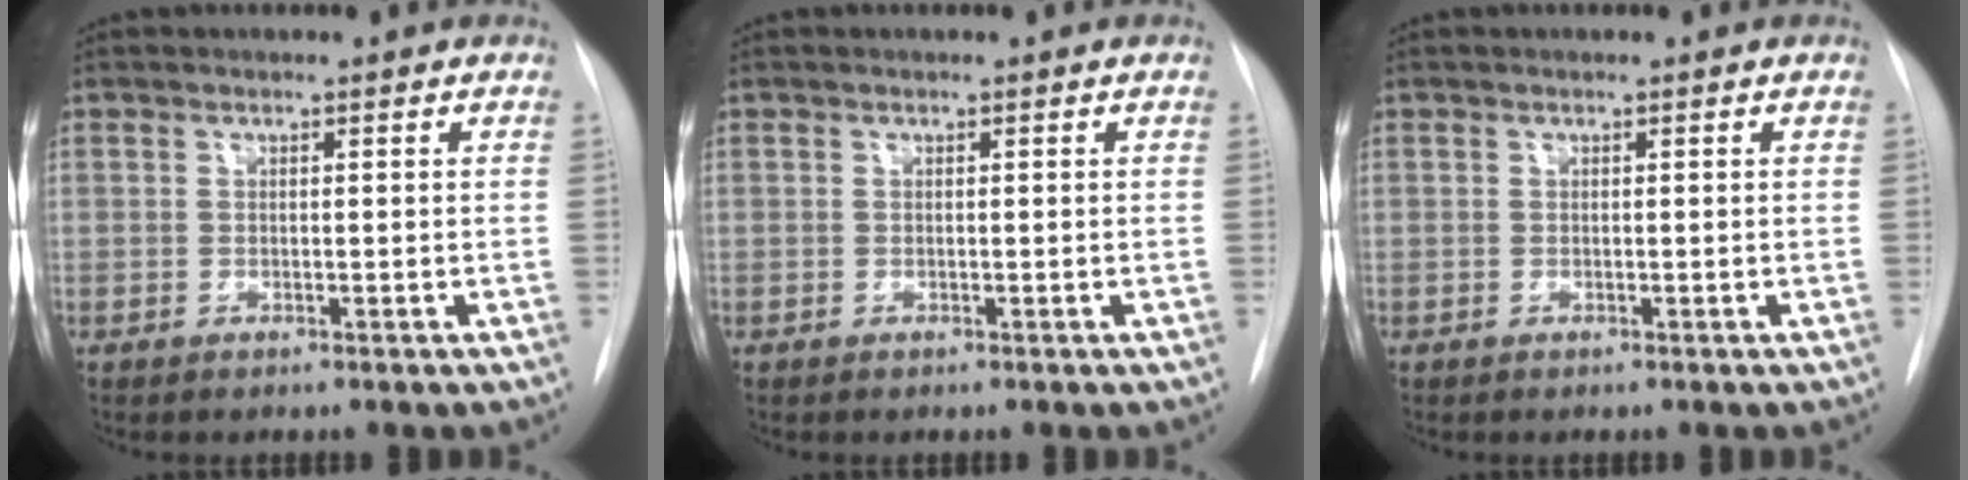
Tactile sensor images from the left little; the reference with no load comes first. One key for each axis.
{"total": 0.0}
{"total": 0.0}